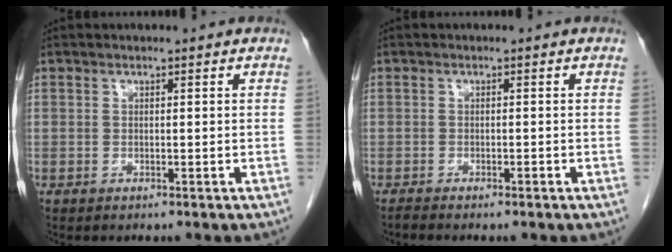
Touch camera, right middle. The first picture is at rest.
{"total": 1.2, "force": [-1.0, -0.1, 0.7], "torque": [-0.014, -0.002, -0.016]}